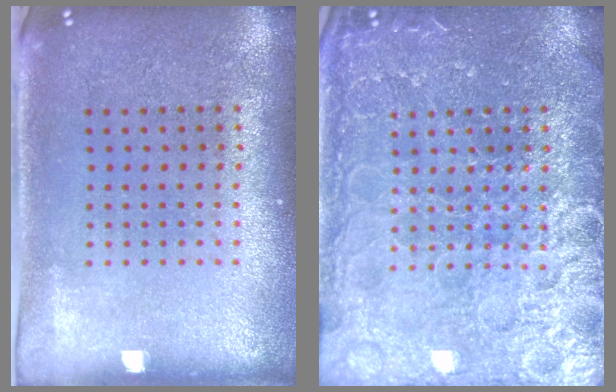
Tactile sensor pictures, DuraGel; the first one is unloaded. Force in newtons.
{"total": 6.9, "press": 6.8, "slide": 0.8}